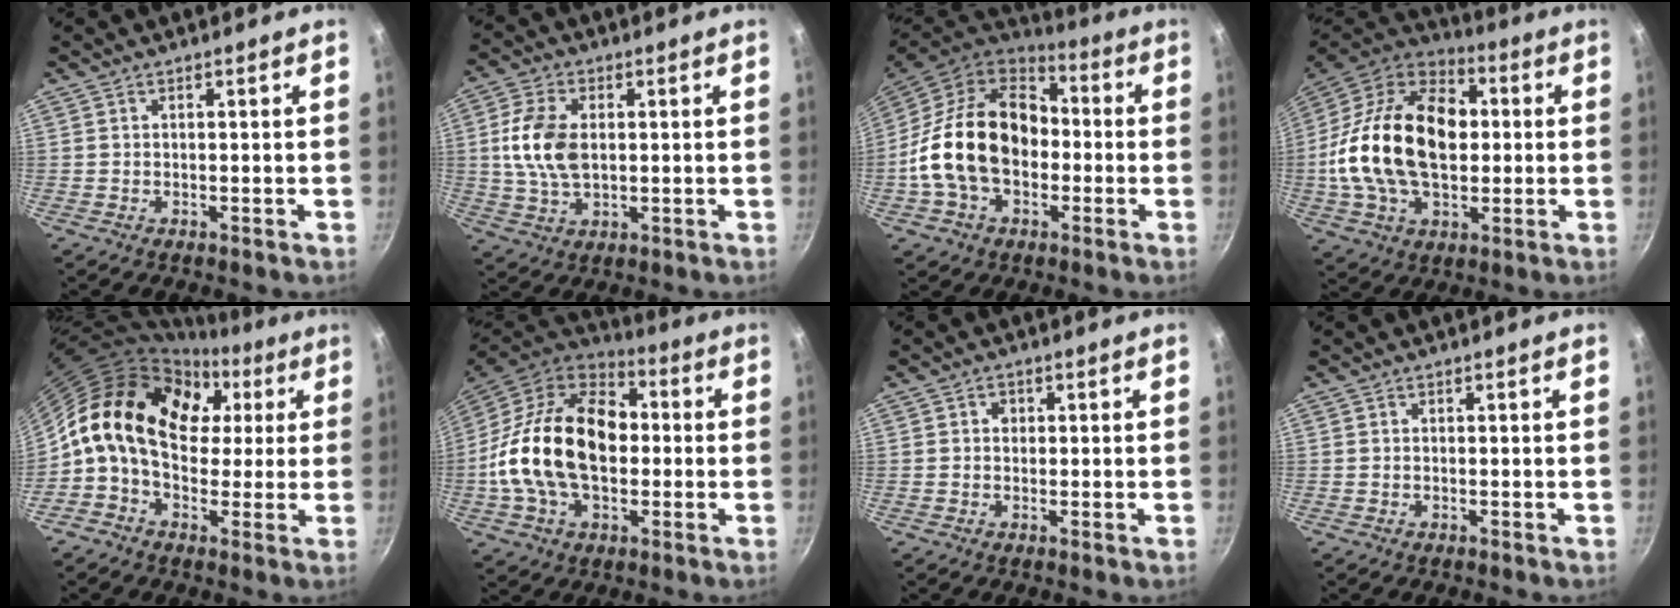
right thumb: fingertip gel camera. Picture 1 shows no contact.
{"total": 10.1, "force": [1.0, 6.3, 7.9], "torque": [-0.149, 0.002, 0.018]}
{"total": 21.2, "force": [-1.9, 15.1, 14.8], "torque": [-0.234, 0.044, -0.042]}
{"total": 26.3, "force": [1.0, 16.9, 20.2], "torque": [-0.342, 0.029, 0.008]}
{"total": 20.8, "force": [4.2, 14.8, 14.1], "torque": [-0.220, 0.043, 0.052]}
{"total": 23.7, "force": [-0.4, 15.6, 17.9], "torque": [-0.292, 0.036, -0.017]}
{"total": 1.5, "force": [0.2, 1.4, 0.6], "torque": [-0.004, -0.001, -0.001]}
{"total": 0.0}